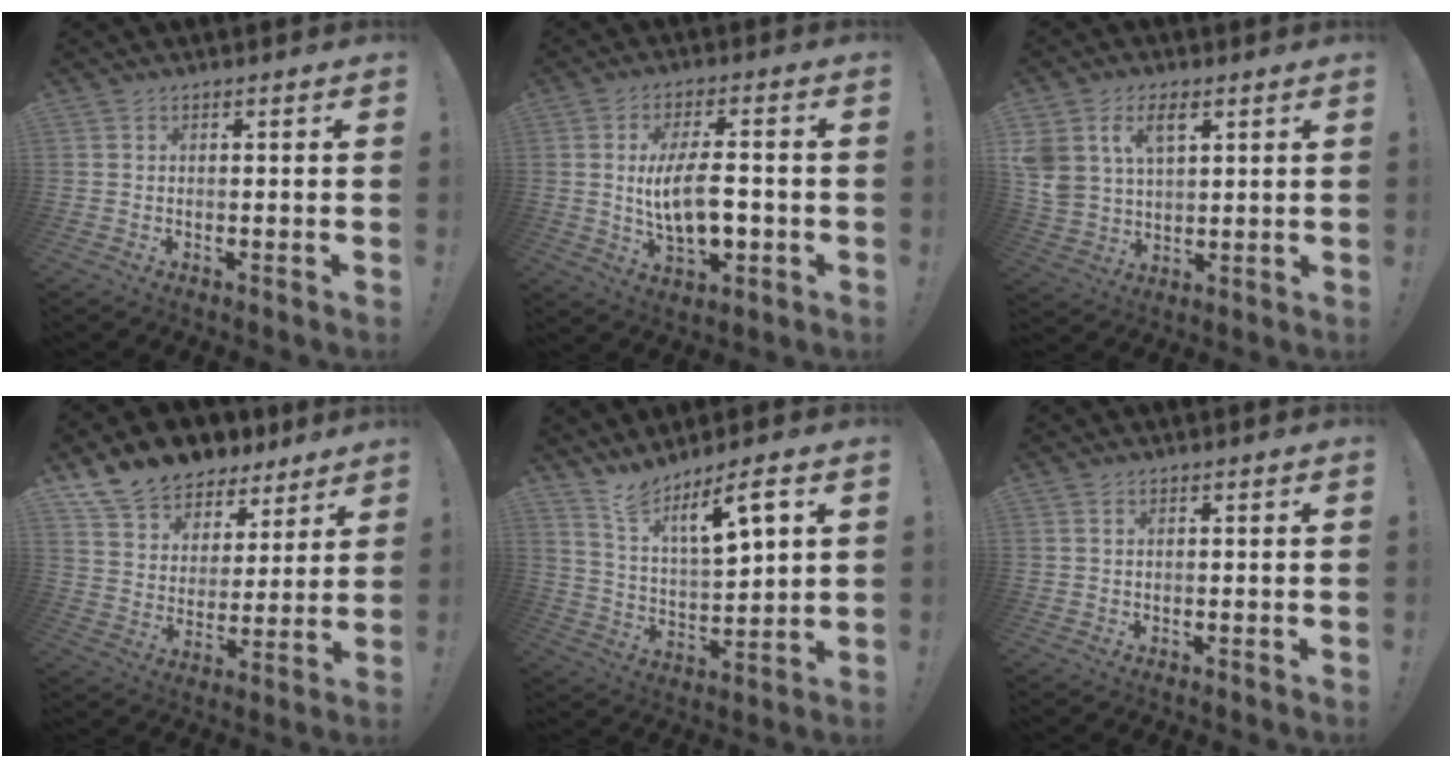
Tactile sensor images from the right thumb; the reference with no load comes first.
{"total": 12.3, "force": [-0.7, 5.3, 11.1], "torque": [-0.191, -0.001, -0.015]}
{"total": 10.0, "force": [5.0, 6.4, 5.9], "torque": [-0.113, -0.011, 0.096]}
{"total": 11.5, "force": [9.4, 6.3, 2.4], "torque": [-0.048, -0.079, 0.176]}
{"total": 10.5, "force": [7.9, 1.5, 6.7], "torque": [-0.114, -0.053, 0.132]}
{"total": 0.5, "force": [0.3, 0.3, 0.4], "torque": [-0.013, 0.003, 0.006]}